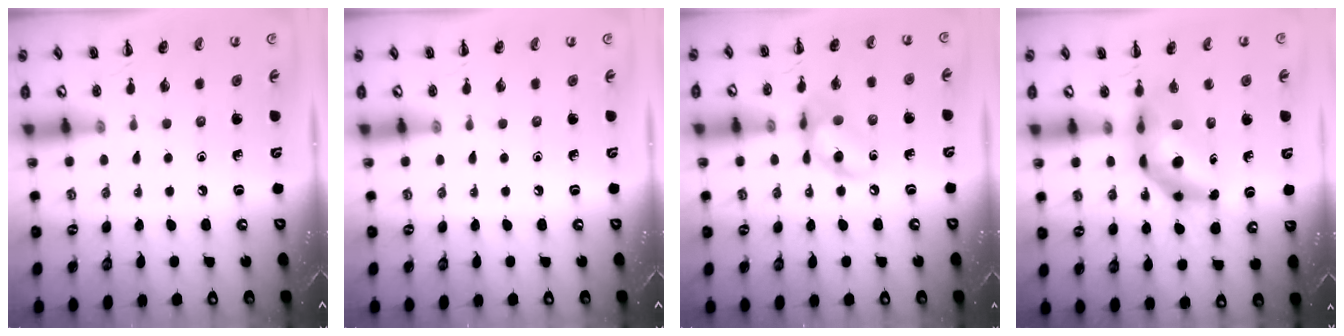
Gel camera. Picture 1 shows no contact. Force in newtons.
{"total": 0.0}
{"total": 10.9, "press": 10.8, "slide": 1.7}
{"total": 8.7, "press": 8.3, "slide": 2.6}